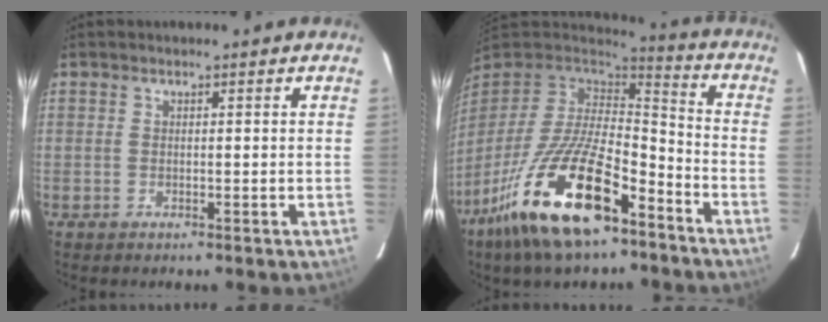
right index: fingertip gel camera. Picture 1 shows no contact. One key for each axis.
{"total": 22.9, "fx": -13.6, "fy": 8.2, "fz": 16.5, "tx": -0.328, "ty": -0.032, "tz": -0.243}